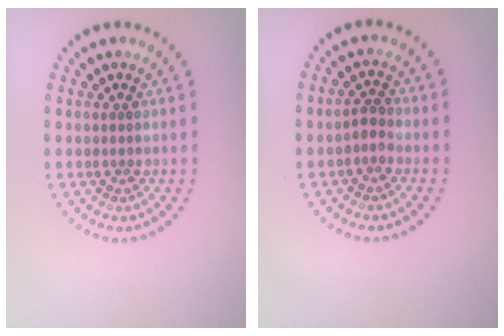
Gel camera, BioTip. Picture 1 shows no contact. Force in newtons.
{"total": 1.2, "press": 1.1, "slide": 0.6}